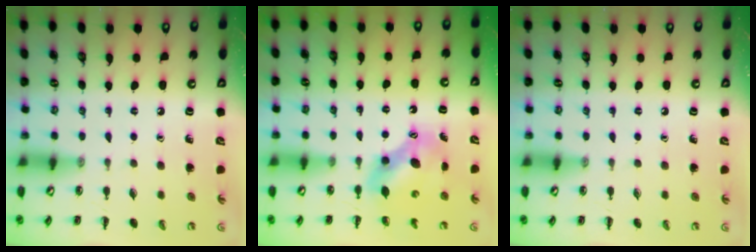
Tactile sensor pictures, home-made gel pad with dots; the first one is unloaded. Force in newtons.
{"total": 7.3, "press": 7.1, "slide": 1.6}
{"total": 0.0}